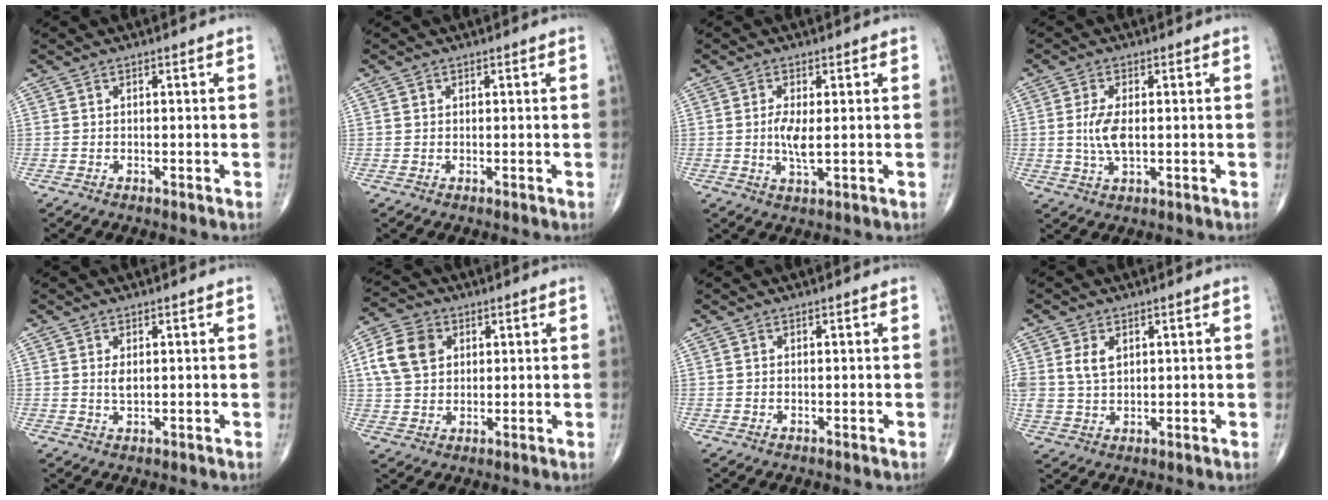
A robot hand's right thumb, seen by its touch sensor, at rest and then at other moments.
{"total": 0.6, "force": [0.2, 0.5, 0.1], "torque": [0.004, 0.001, 0.002]}
{"total": 4.5, "force": [0.1, 1.4, 4.2], "torque": [-0.093, -0.012, 0.000]}
{"total": 5.6, "force": [0.1, 2.5, 5.0], "torque": [-0.106, -0.005, 0.002]}
{"total": 1.9, "force": [0.4, 0.9, 1.6], "torque": [-0.027, -0.005, 0.011]}
{"total": 9.5, "force": [2.7, 7.3, 5.5], "torque": [-0.093, 0.002, 0.050]}
{"total": 0.0}
{"total": 4.7, "force": [1.6, 3.2, 3.1], "torque": [-0.052, -0.005, 0.036]}